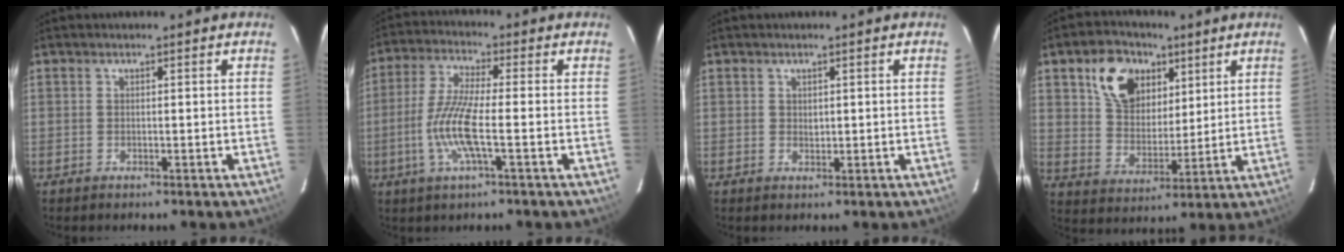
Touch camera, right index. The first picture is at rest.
{"total": 9.5, "force": [-2.4, 1.2, 9.1], "torque": [-0.195, -0.003, -0.050]}
{"total": 0.9, "force": [0.3, 0.8, 0.3], "torque": [-0.005, 0.001, 0.008]}
{"total": 12.7, "force": [6.2, 8.8, 6.7], "torque": [-0.136, 0.032, 0.120]}